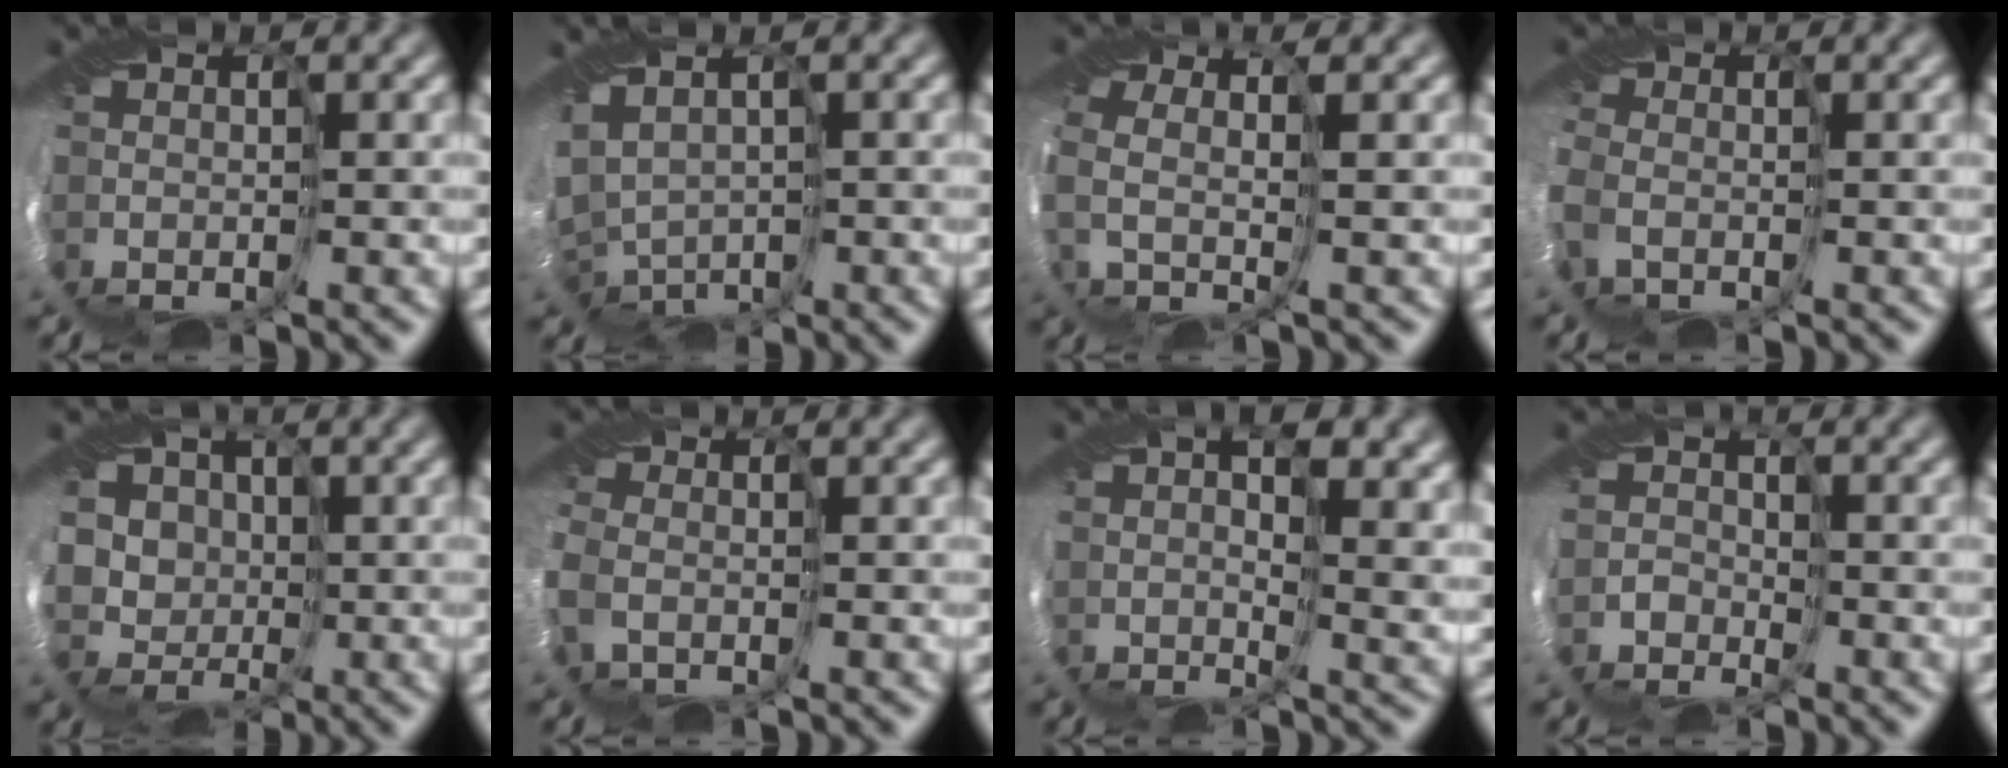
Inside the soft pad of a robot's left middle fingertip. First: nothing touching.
{"total": 3.9, "force": [0.5, 2.9, 2.6], "torque": [-0.051, -0.002, 0.033]}
{"total": 1.7, "force": [0.0, 0.6, 1.6], "torque": [-0.061, -0.014, -0.010]}
{"total": 2.8, "force": [-0.2, 2.4, 1.4], "torque": [-0.058, 0.006, -0.001]}
{"total": 3.9, "force": [2.7, 2.8, -0.7], "torque": [-0.005, 0.006, 0.051]}
{"total": 3.5, "force": [0.0, 2.9, 1.9], "torque": [-0.071, 0.006, 0.003]}
{"total": 5.3, "force": [2.8, 1.8, 4.1], "torque": [-0.060, 0.013, 0.039]}
{"total": 1.6, "force": [0.0, 0.2, -1.6], "torque": [0.036, 0.006, 0.005]}